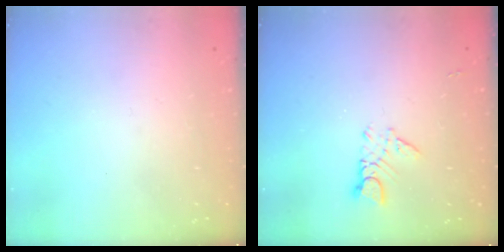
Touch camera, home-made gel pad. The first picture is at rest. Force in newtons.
{"total": 2.8, "press": 2.8, "slide": 0.3}